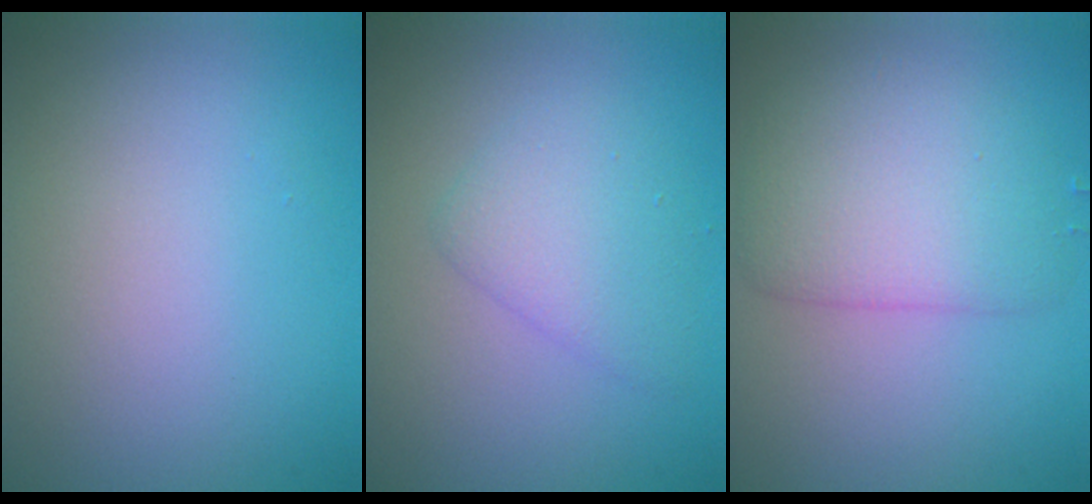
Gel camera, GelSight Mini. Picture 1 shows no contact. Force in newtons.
{"total": 2.9, "press": 2.9, "slide": 0.0}
{"total": 4.7, "press": 4.7, "slide": 0.2}